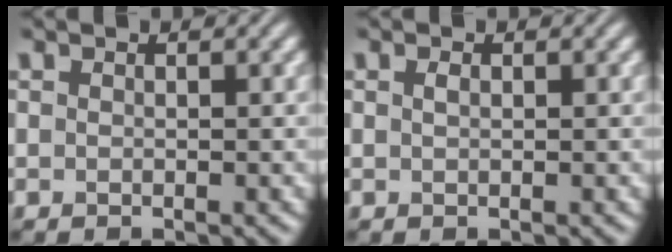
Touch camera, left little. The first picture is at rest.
{"total": 0.5, "force": [0.2, 0.3, 0.4], "torque": [-0.010, 0.002, 0.003]}